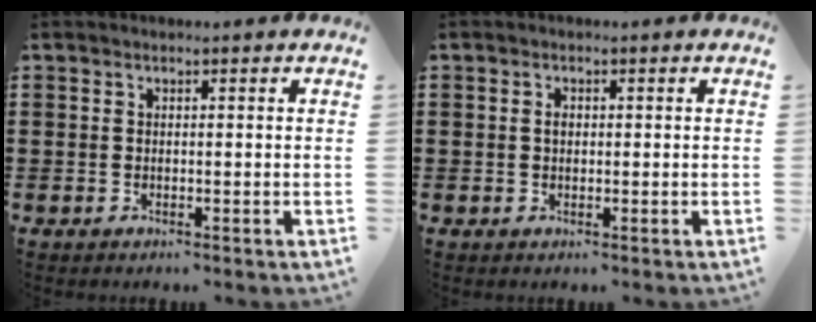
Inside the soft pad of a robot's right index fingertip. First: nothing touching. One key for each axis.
{"total": 0.9, "fx": 0.2, "fy": 0.6, "fz": 0.7, "tx": -0.014, "ty": 0.004, "tz": 0.004}